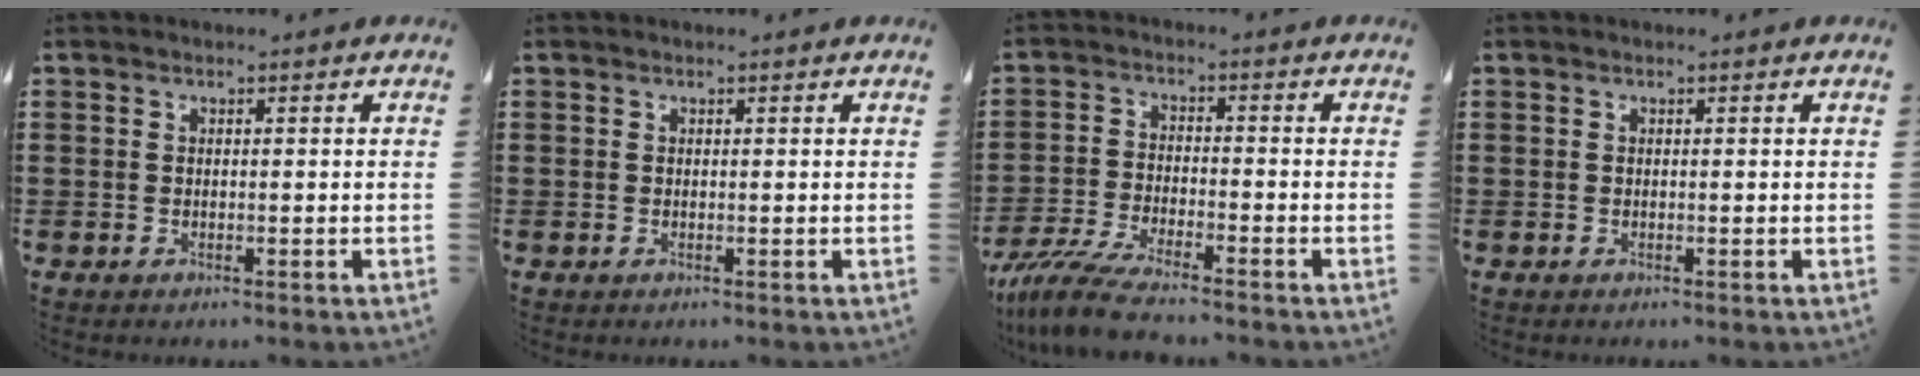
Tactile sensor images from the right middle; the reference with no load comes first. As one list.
[{"total": 0.0}, {"total": 6.5, "force": [-5.7, 0.3, 3.2], "torque": [-0.084, -0.018, -0.114]}, {"total": 0.0}]